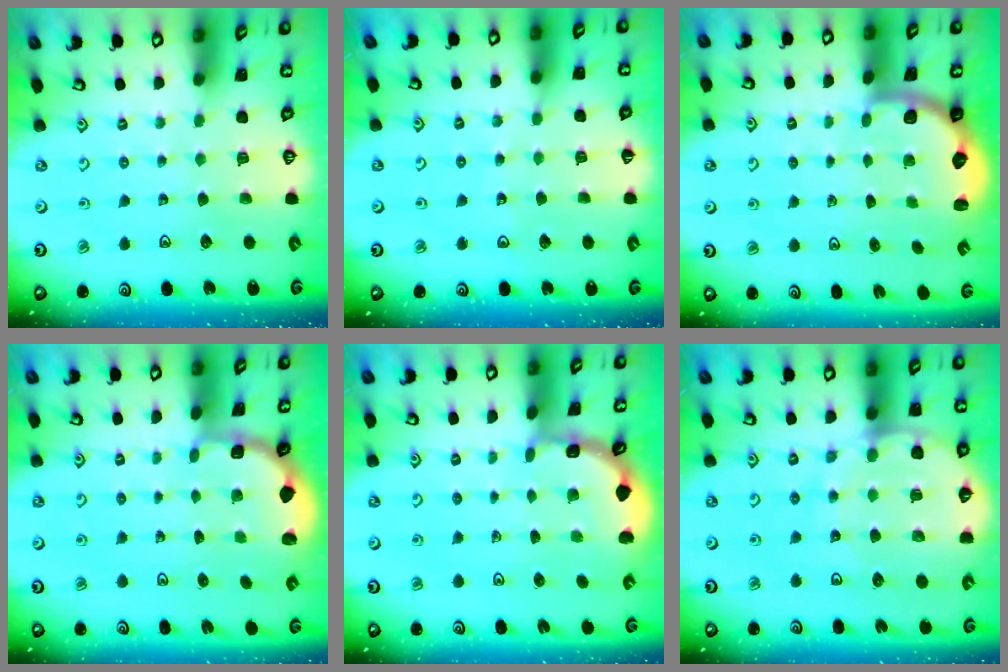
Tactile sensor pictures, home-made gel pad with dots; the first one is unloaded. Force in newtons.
{"total": 3.9, "press": 3.9, "slide": 0.3}
{"total": 2.4, "press": 2.1, "slide": 1.3}
{"total": 1.9, "press": 1.8, "slide": 0.7}
{"total": 2.1, "press": 2.1, "slide": 0.2}
{"total": 10.7, "press": 10.7, "slide": 1.0}